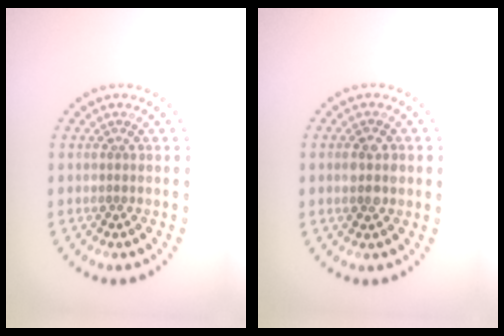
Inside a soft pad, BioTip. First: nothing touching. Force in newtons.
{"total": 2.1, "press": 2.1, "slide": 0.4}